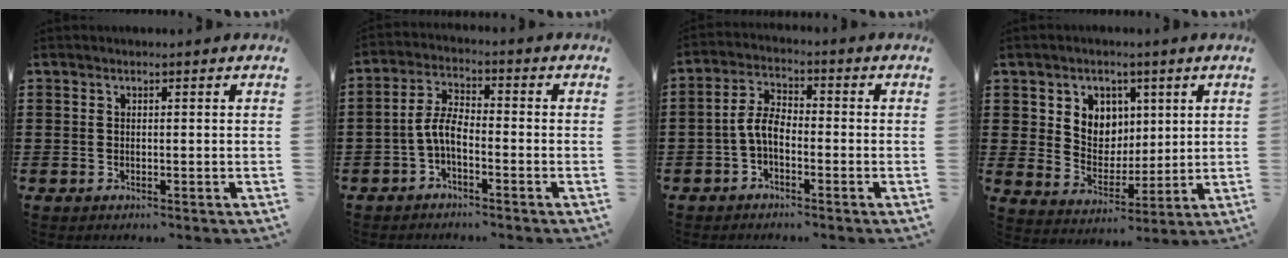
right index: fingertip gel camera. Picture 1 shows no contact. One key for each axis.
{"total": 4.7, "fx": -1.9, "fy": 1.9, "fz": 3.9, "tx": -0.098, "ty": 0.003, "tz": -0.046}
{"total": 4.8, "fx": -1.7, "fy": 2.4, "fz": 3.7, "tx": -0.096, "ty": 0.003, "tz": -0.041}
{"total": 5.7, "fx": 2.5, "fy": 5.1, "fz": 0.8, "tx": -0.040, "ty": -0.001, "tz": 0.043}